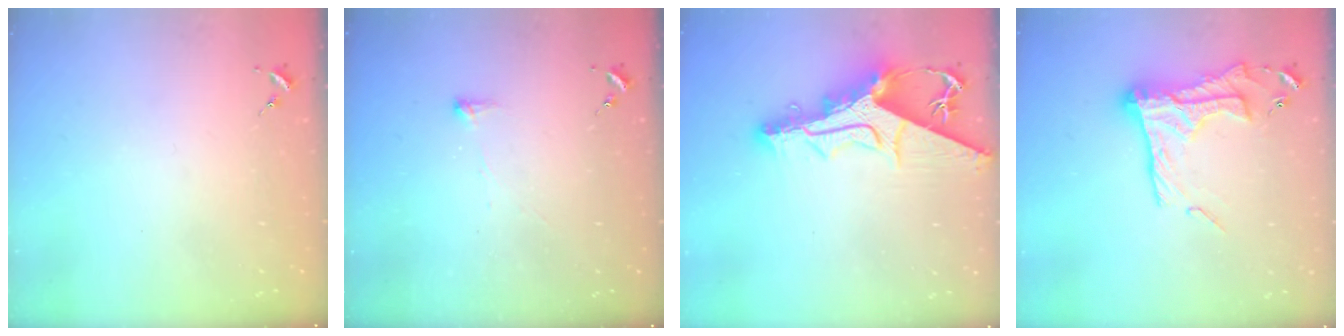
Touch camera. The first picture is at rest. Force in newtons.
{"total": 4.0, "press": 3.9, "slide": 0.9}
{"total": 15.9, "press": 15.8, "slide": 1.4}
{"total": 17.5, "press": 17.4, "slide": 1.5}